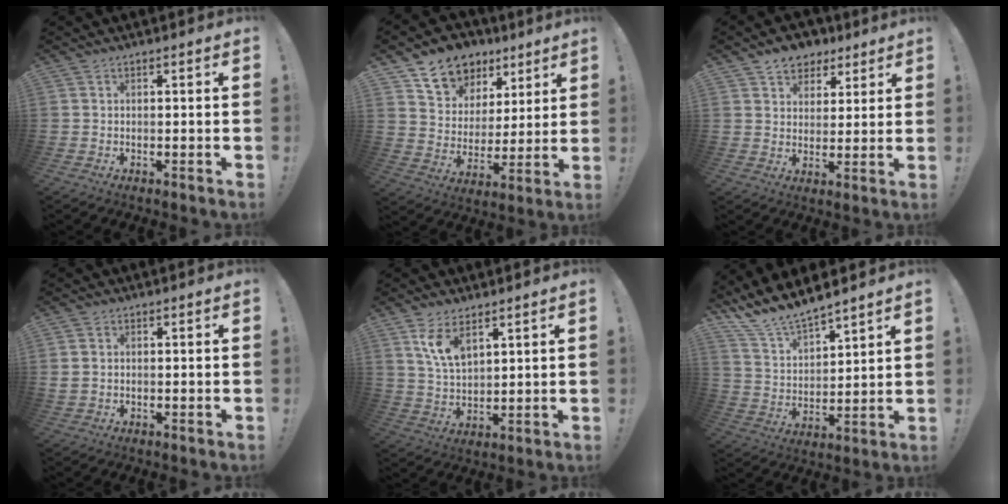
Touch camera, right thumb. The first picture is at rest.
{"total": 12.3, "force": [8.1, 8.8, 2.9], "torque": [-0.053, -0.052, 0.156]}
{"total": 7.6, "force": [5.0, 5.6, 1.1], "torque": [-0.007, -0.037, 0.097]}
{"total": 1.5, "force": [0.9, 1.2, 0.3], "torque": [0.002, 0.002, 0.017]}
{"total": 8.8, "force": [5.7, 3.9, 5.5], "torque": [-0.108, -0.023, 0.107]}
{"total": 10.8, "force": [10.4, 1.7, 2.1], "torque": [-0.079, -0.089, 0.193]}